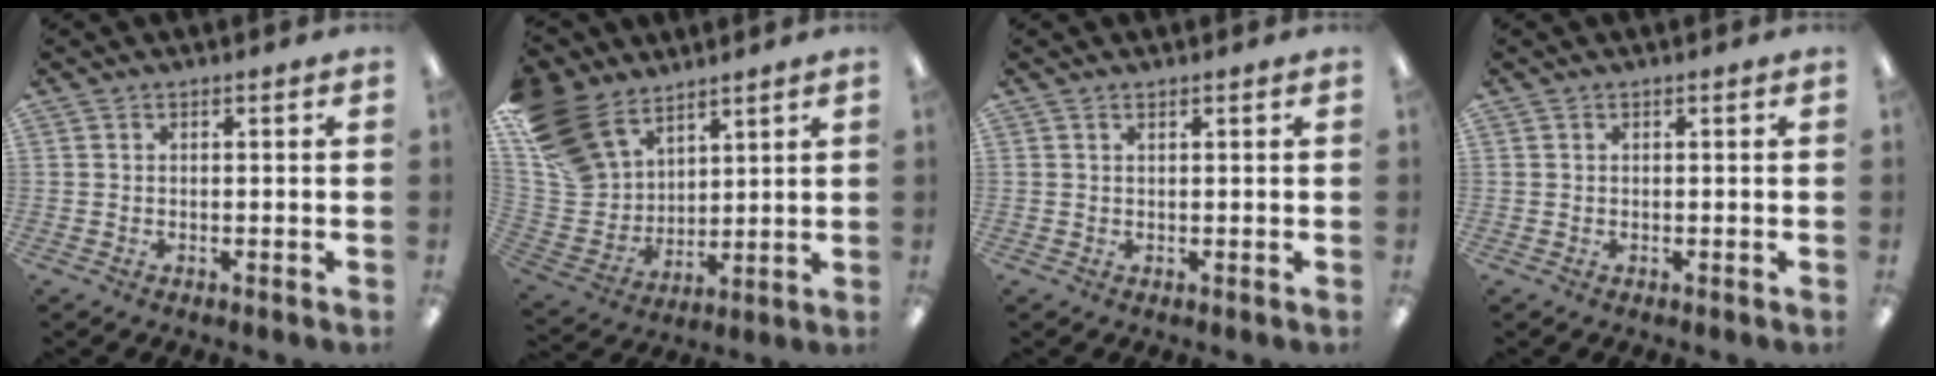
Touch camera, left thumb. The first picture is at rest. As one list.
[{"total": 18.6, "force": [12.7, 11.2, 7.7], "torque": [-0.189, -0.061, 0.247]}, {"total": 0.5, "force": [0.4, 0.0, 0.3], "torque": [-0.006, 0.000, 0.008]}, {"total": 0.0}]